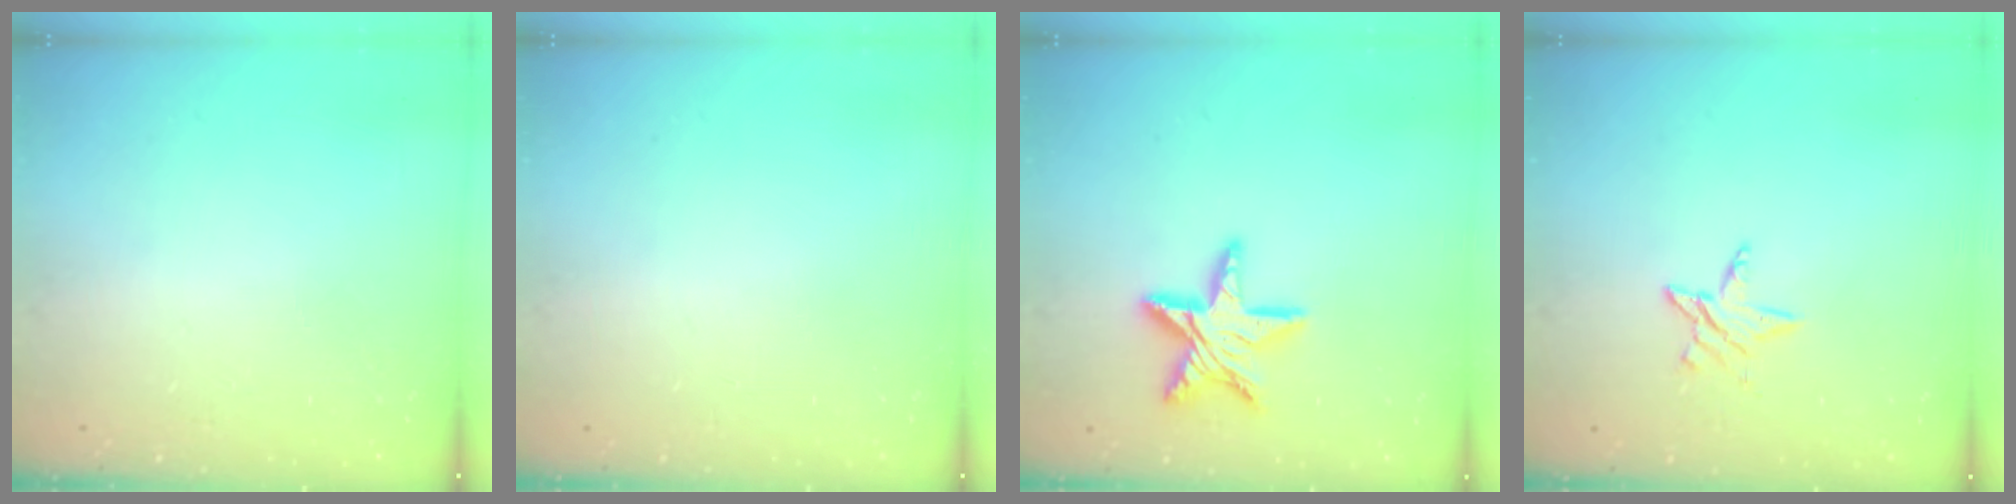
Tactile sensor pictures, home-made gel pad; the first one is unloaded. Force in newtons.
{"total": 0.0}
{"total": 13.9, "press": 13.9, "slide": 1.1}
{"total": 5.3, "press": 5.3, "slide": 0.6}